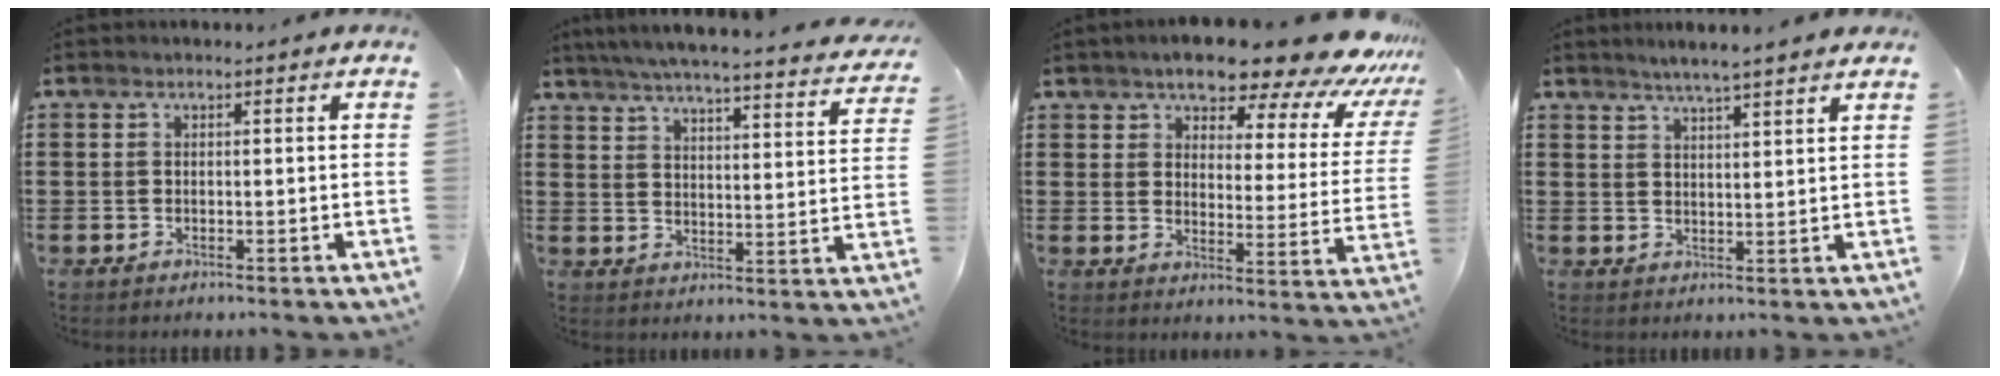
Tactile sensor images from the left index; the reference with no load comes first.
{"total": 5.2, "force": [4.8, -0.4, 1.9], "torque": [-0.058, -0.035, 0.079]}
{"total": 11.0, "force": [9.4, 2.3, 5.2], "torque": [-0.099, -0.063, 0.156]}
{"total": 3.2, "force": [3.0, -0.4, 0.9], "torque": [-0.027, -0.008, 0.052]}